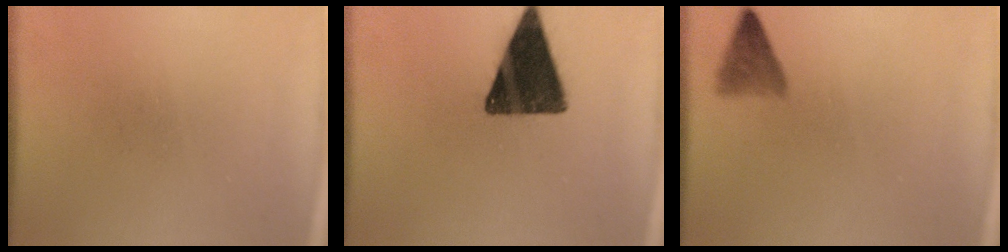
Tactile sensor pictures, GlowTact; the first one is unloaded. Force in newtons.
{"total": 14.9}
{"total": 2.8}